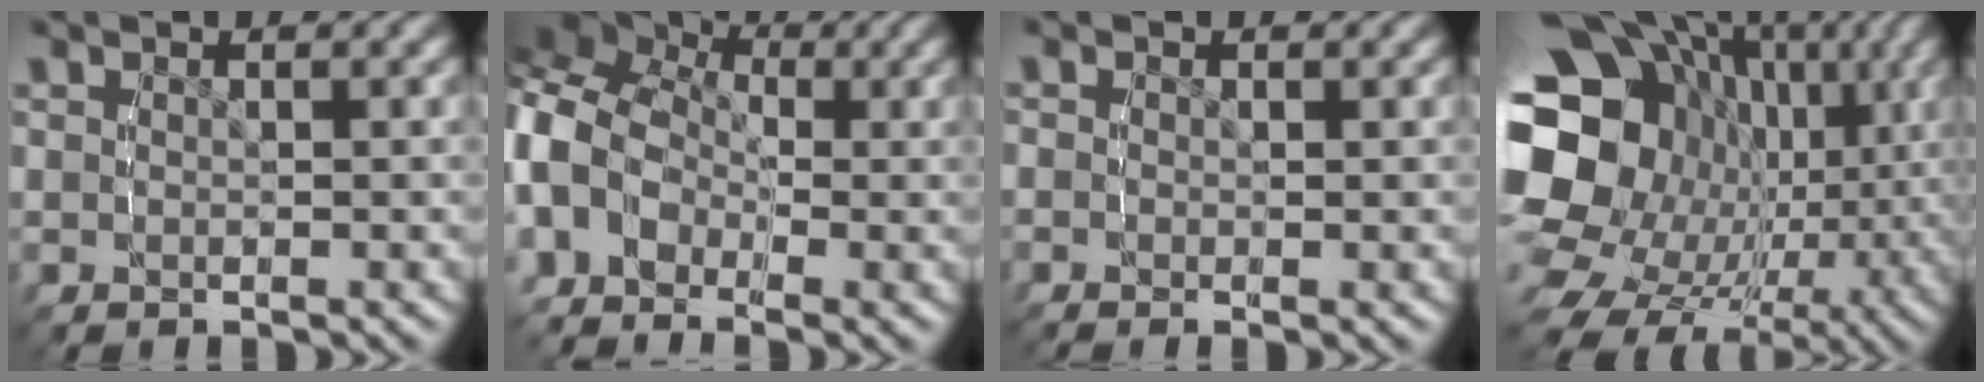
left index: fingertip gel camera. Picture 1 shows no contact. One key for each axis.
{"total": 10.7, "fx": 0.2, "fy": 9.5, "fz": 5.0, "tx": -0.122, "ty": -0.012, "tz": -0.019}
{"total": 0.0}
{"total": 21.4, "fx": -0.3, "fy": 16.9, "fz": 13.1, "tx": -0.257, "ty": -0.057, "tz": -0.006}